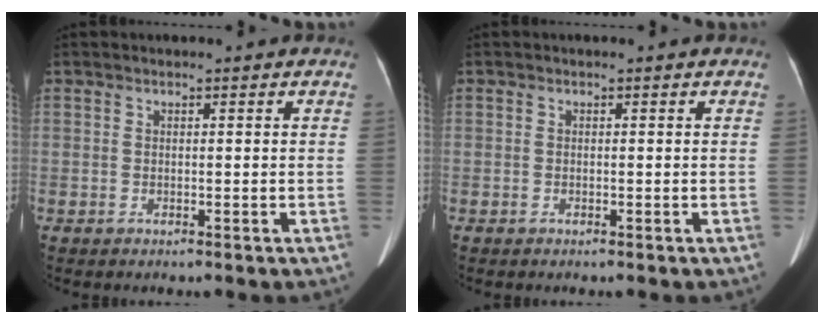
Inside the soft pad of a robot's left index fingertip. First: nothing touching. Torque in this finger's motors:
{"motor_torque": [0.14, -0.03, 0.04, 0.00]}